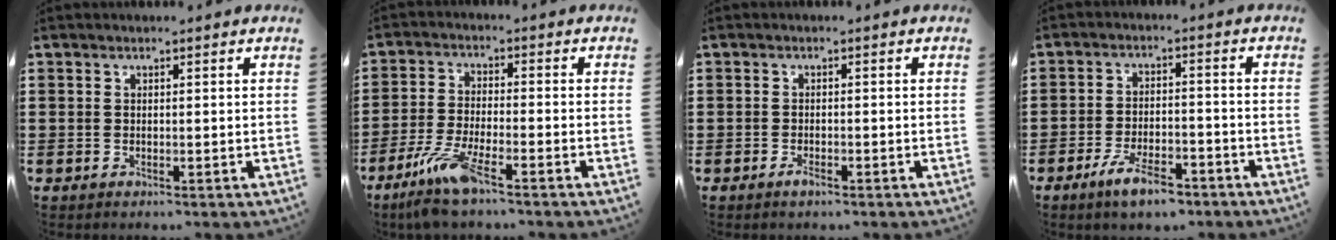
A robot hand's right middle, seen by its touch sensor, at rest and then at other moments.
{"total": 8.0, "force": [-5.3, 1.2, 5.8], "torque": [-0.129, -0.015, -0.101]}
{"total": 1.2, "force": [-0.9, 0.4, 0.6], "torque": [-0.015, -0.003, -0.017]}
{"total": 6.4, "force": [-4.6, 1.9, 4.0], "torque": [-0.082, 0.004, -0.087]}